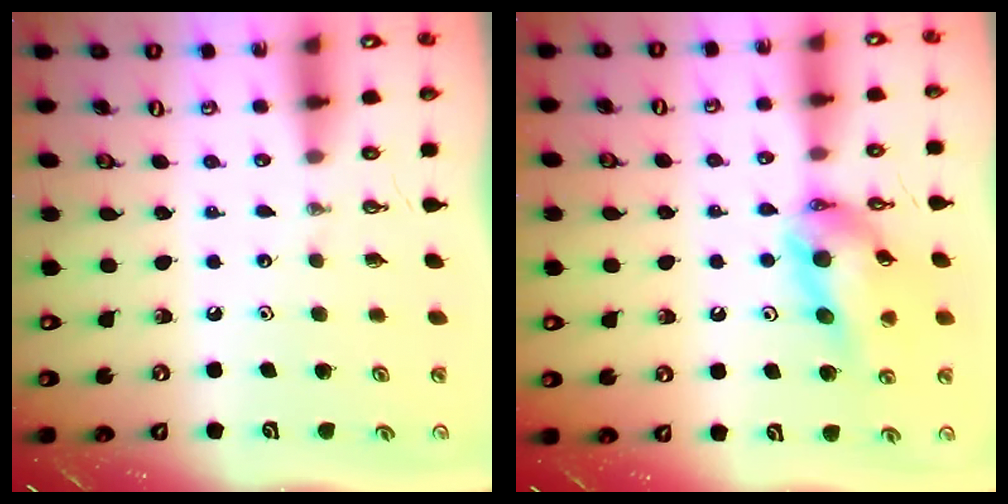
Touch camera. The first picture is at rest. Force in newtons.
{"total": 13.9, "press": 13.8, "slide": 1.2}